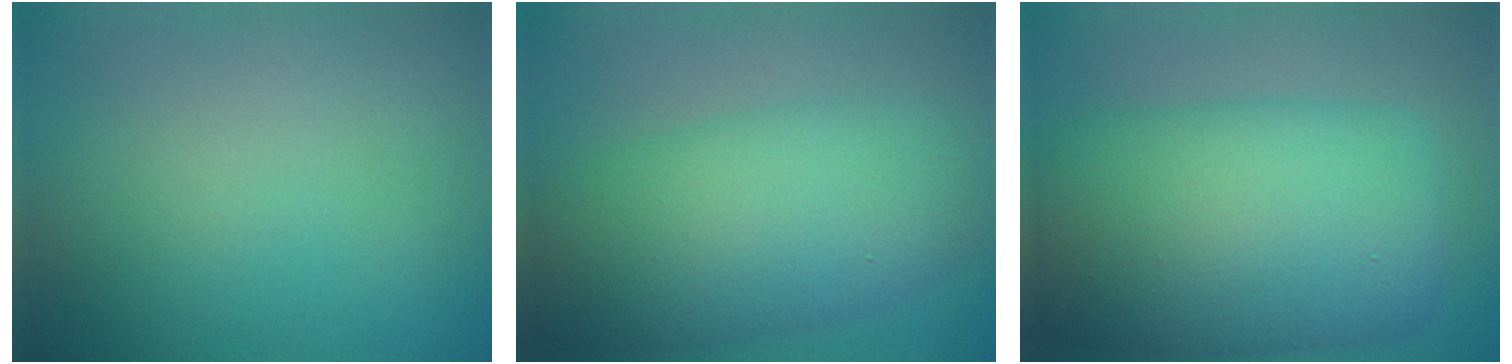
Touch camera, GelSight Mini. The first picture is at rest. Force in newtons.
{"total": 9.1, "press": 9.1, "slide": 0.2}
{"total": 14.6, "press": 14.6, "slide": 0.1}